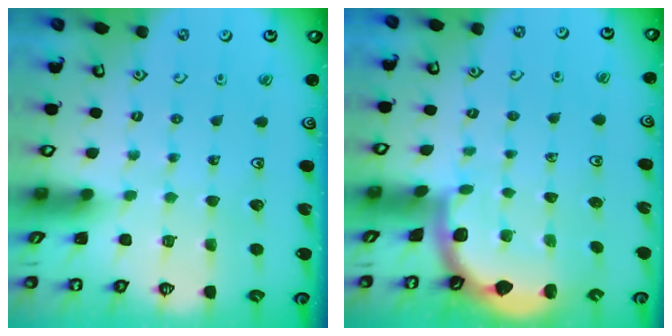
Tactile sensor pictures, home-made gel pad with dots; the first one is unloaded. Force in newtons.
{"total": 1.8, "press": 1.8, "slide": 0.1}